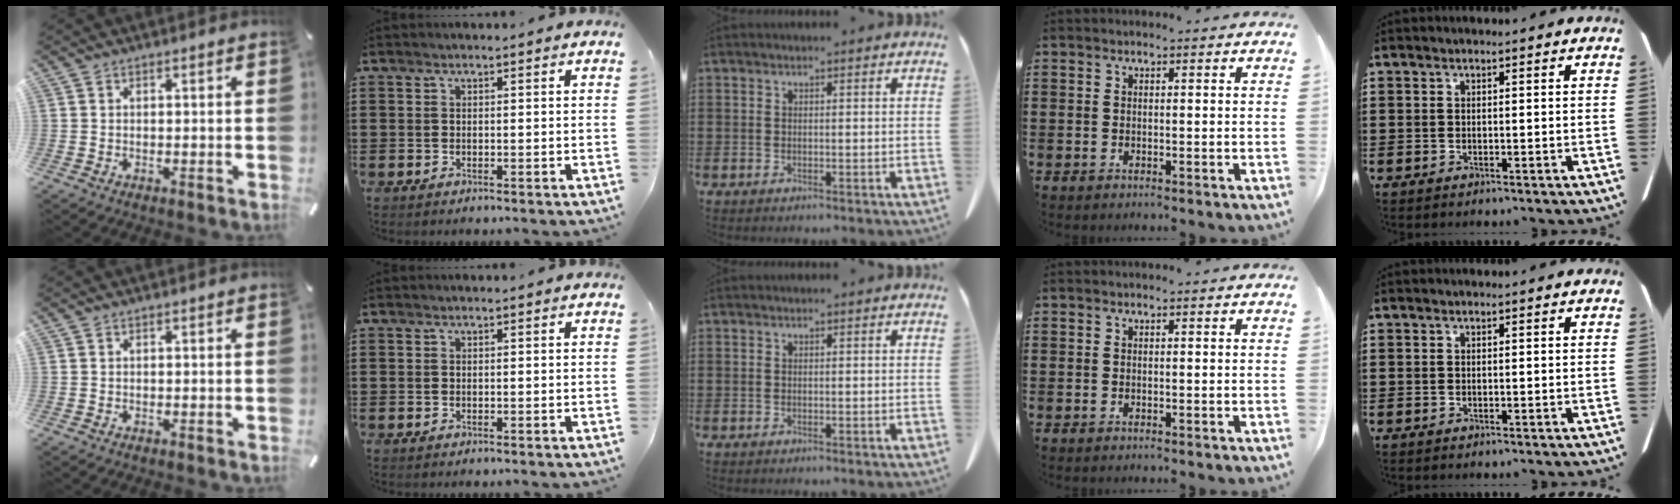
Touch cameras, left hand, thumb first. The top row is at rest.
{}